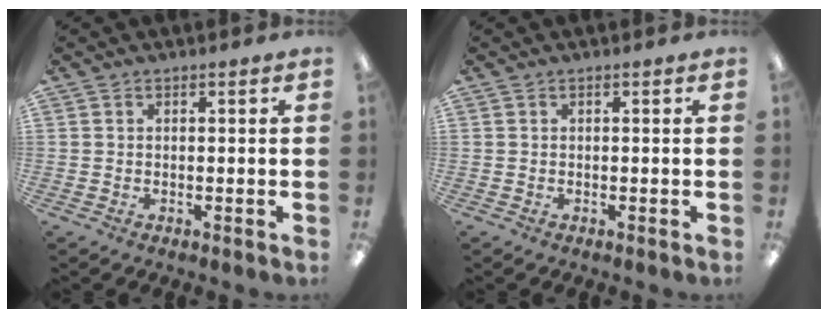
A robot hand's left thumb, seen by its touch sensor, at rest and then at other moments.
{"total": 0.0}